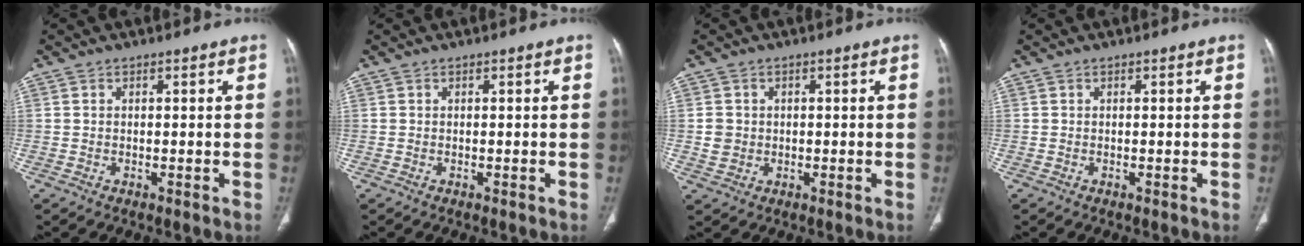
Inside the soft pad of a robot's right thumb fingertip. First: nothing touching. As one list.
[{"total": 0.0}, {"total": 3.2, "force": [0.0, 3.0, 1.2], "torque": [-0.010, 0.004, 0.006]}, {"total": 0.0}]